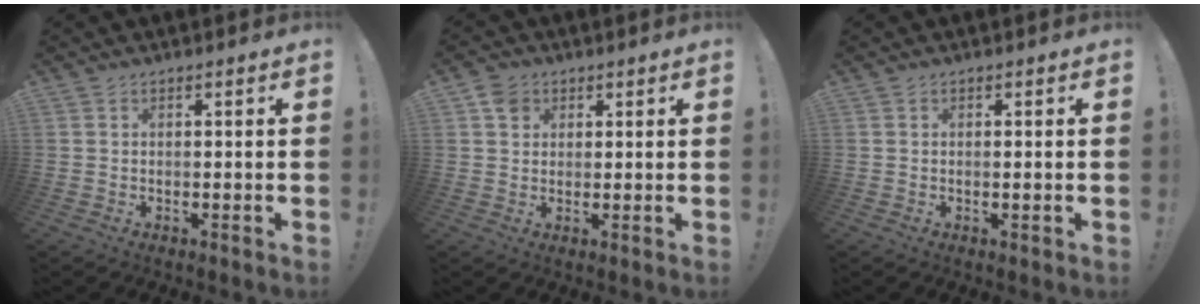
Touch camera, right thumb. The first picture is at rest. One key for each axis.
{"total": 4.2, "fx": 1.9, "fy": 3.6, "fz": 1.1, "tx": -0.009, "ty": -0.003, "tz": 0.035}
{"total": 0.8, "fx": -0.1, "fy": -0.2, "fz": 0.8, "tx": -0.013, "ty": -0.001, "tz": -0.002}